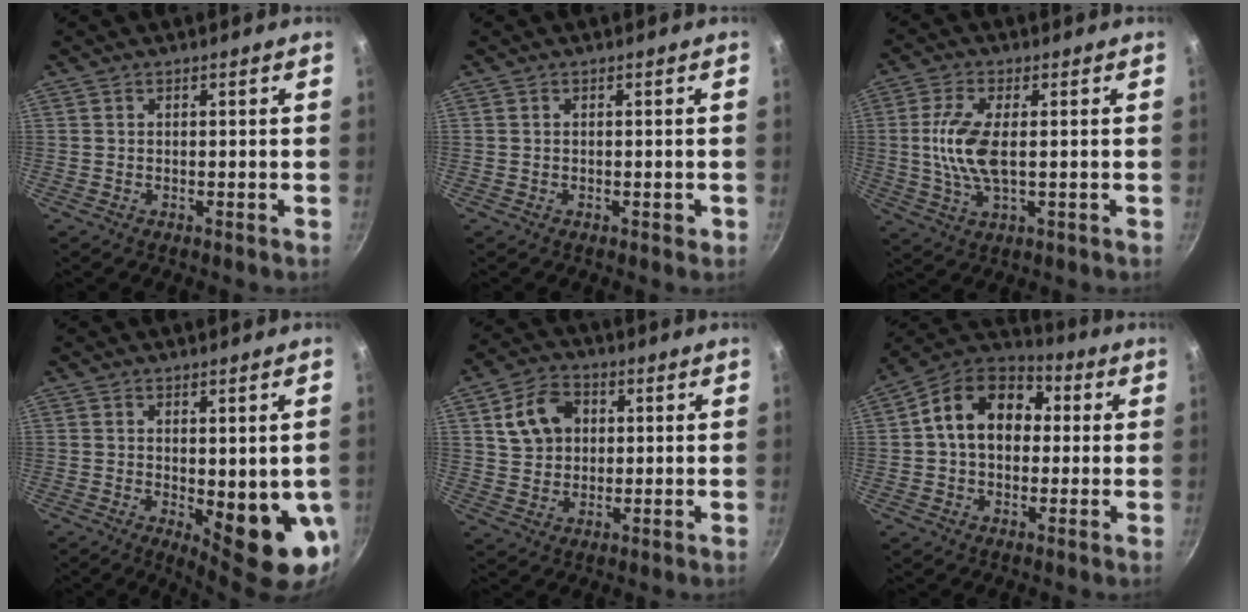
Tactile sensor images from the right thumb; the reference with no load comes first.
{"total": 0.8, "force": [-0.2, 0.5, 0.6], "torque": [-0.005, 0.003, -0.003]}
{"total": 9.0, "force": [0.3, 3.7, 8.2], "torque": [-0.176, 0.000, 0.004]}
{"total": 11.8, "force": [-1.2, 4.0, 11.1], "torque": [-0.122, -0.020, -0.002]}
{"total": 9.6, "force": [2.5, 7.5, 5.4], "torque": [-0.076, 0.010, 0.039]}
{"total": 14.9, "force": [2.1, 10.9, 9.9], "torque": [-0.125, 0.033, 0.013]}